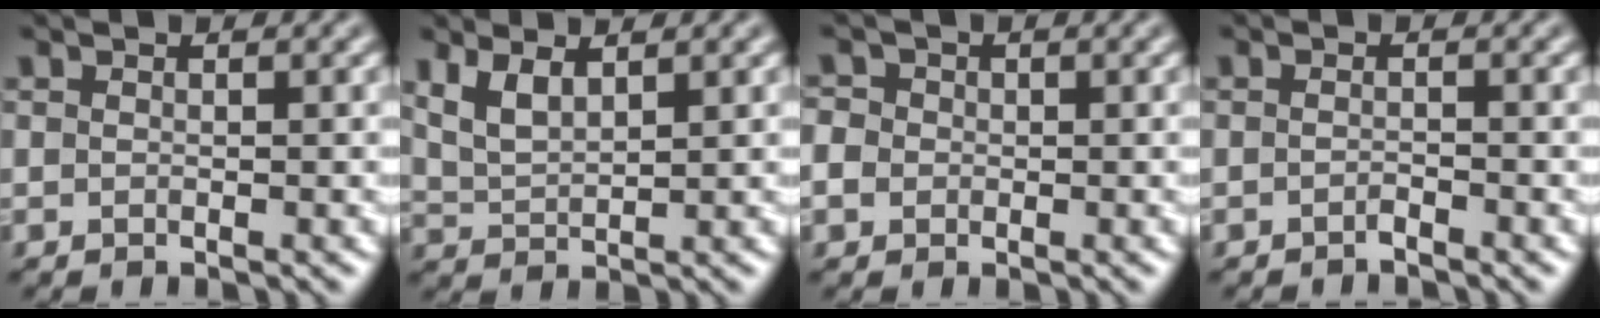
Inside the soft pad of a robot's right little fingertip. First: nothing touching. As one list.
[{"total": 2.7, "force": [1.7, 1.1, 1.9], "torque": [-0.047, -0.006, 0.037]}, {"total": 2.6, "force": [0.0, 2.4, 1.0], "torque": [-0.011, 0.016, -0.008]}, {"total": 0.8, "force": [-0.8, 0.1, 0.3], "torque": [-0.007, 0.001, -0.016]}]